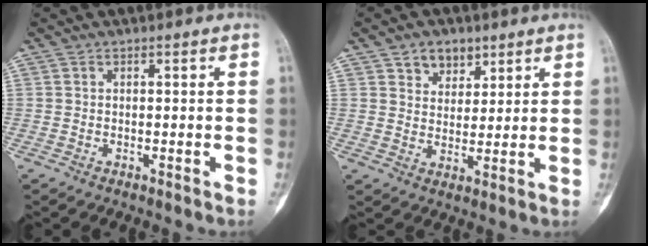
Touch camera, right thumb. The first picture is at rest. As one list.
[{"total": 5.9, "force": [3.6, 4.1, 2.2], "torque": [-0.007, -0.020, 0.062]}]